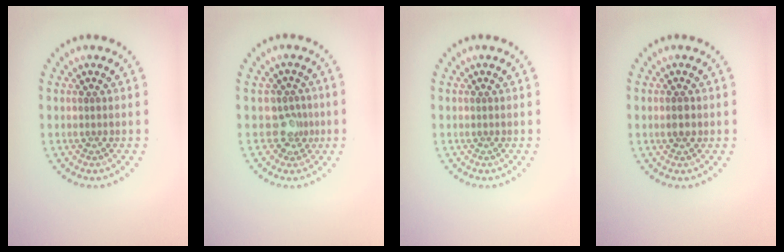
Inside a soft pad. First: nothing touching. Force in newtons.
{"total": 2.0, "press": 1.6, "slide": 1.3}
{"total": 0.0}
{"total": 1.6, "press": 1.6, "slide": 0.3}